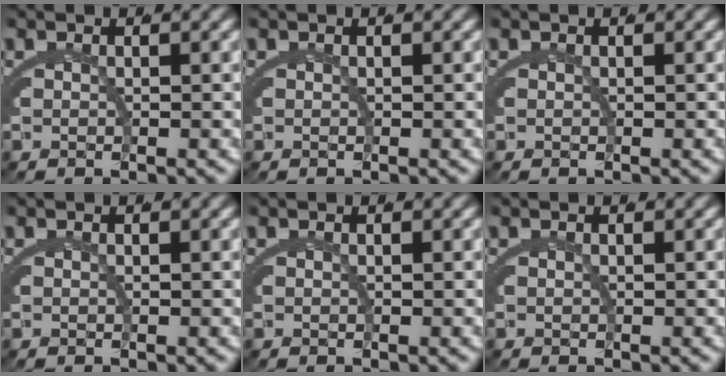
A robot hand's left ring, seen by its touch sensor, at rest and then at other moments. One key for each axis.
{"total": 0.0}
{"total": 0.0}
{"total": 0.0}
{"total": 0.0}
{"total": 0.0}